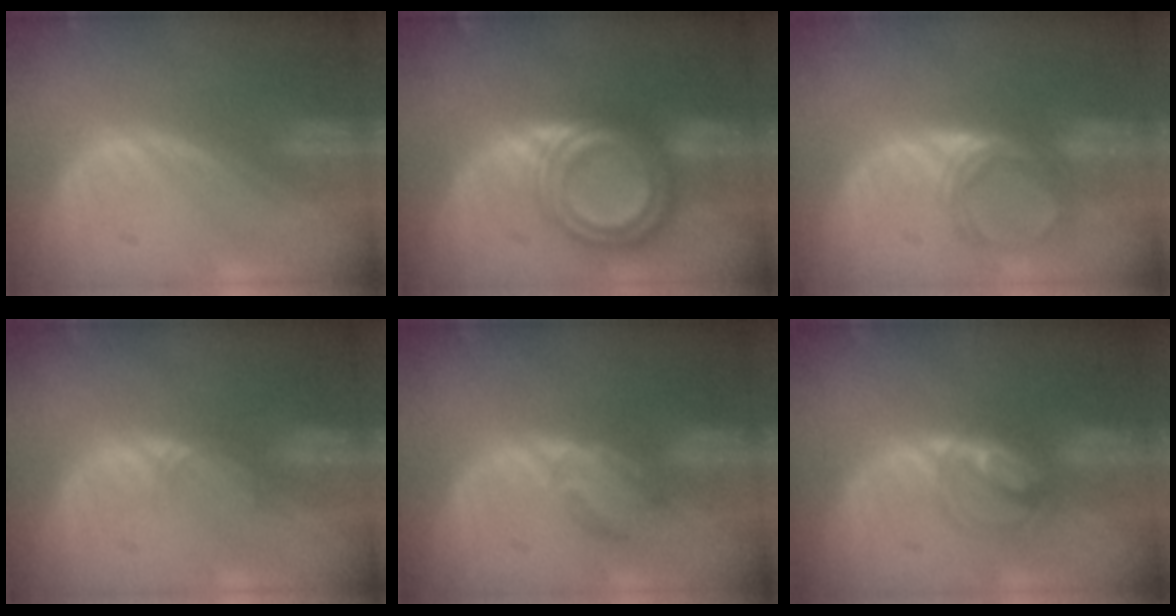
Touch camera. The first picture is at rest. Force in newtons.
{"total": 7.9, "press": 7.9, "slide": 0.5}
{"total": 5.1, "press": 4.5, "slide": 2.3}
{"total": 1.4, "press": 1.4, "slide": 0.2}
{"total": 2.8, "press": 2.8, "slide": 0.3}
{"total": 4.3, "press": 4.3, "slide": 0.4}